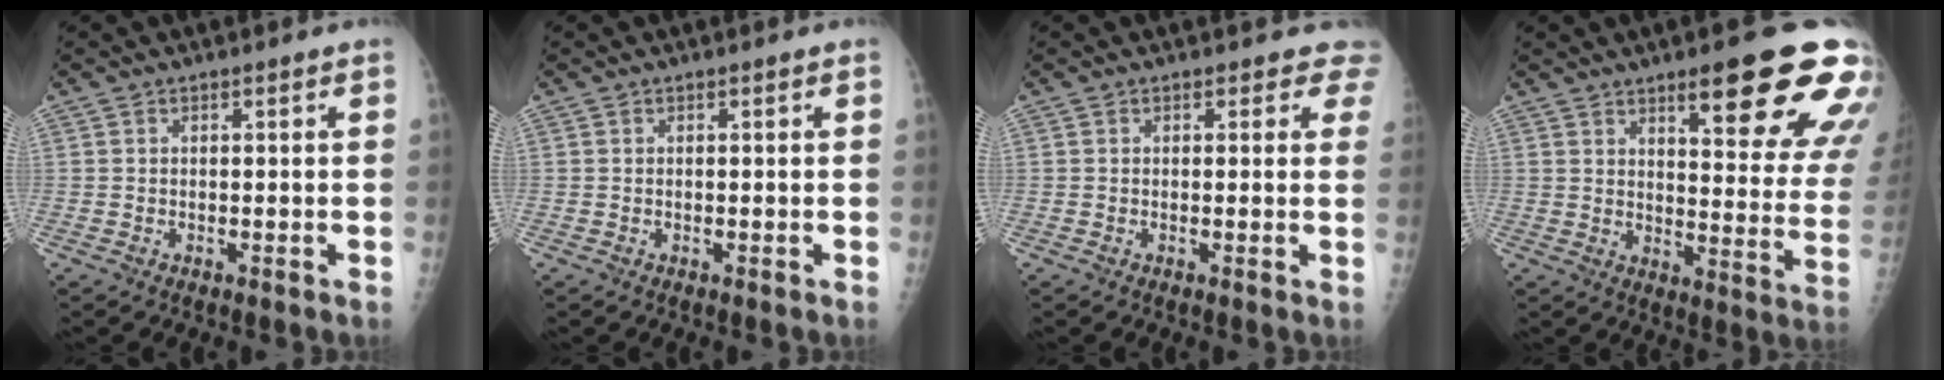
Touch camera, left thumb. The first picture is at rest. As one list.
[{"total": 0.0}, {"total": 2.8, "force": [2.4, 1.5, 0.2], "torque": [0.031, -0.011, 0.004]}, {"total": 21.2, "force": [12.0, 5.0, 16.7], "torque": [-0.183, -0.055, 0.159]}]